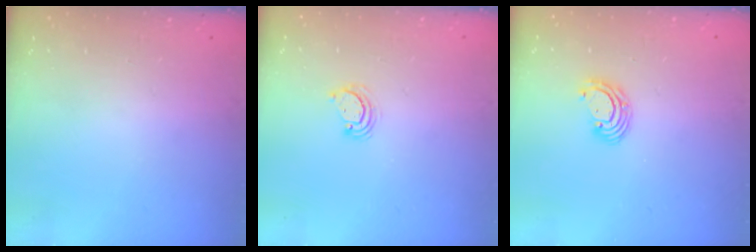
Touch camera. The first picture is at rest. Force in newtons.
{"total": 4.0, "press": 4.0, "slide": 0.4}
{"total": 4.5, "press": 4.5, "slide": 0.3}